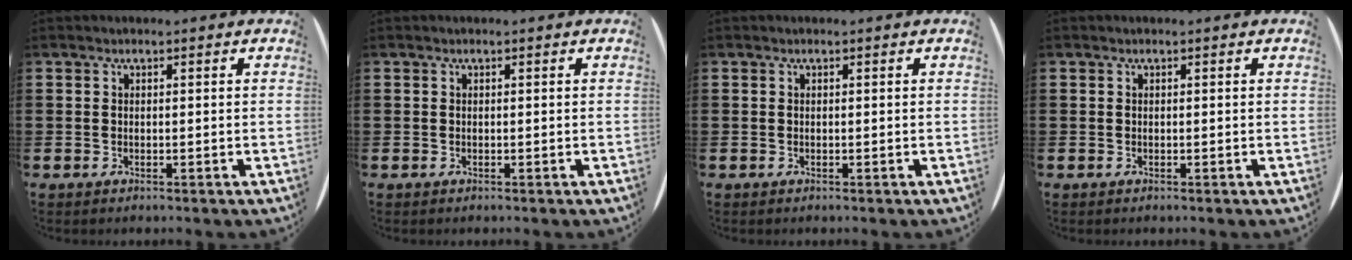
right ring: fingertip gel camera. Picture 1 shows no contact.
{"total": 0.0}
{"total": 0.0}
{"total": 0.0}